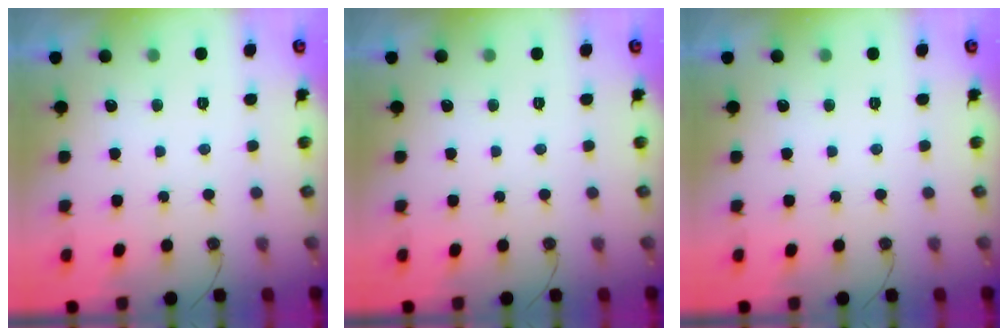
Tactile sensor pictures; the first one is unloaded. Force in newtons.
{"total": 0.0}
{"total": 0.0}